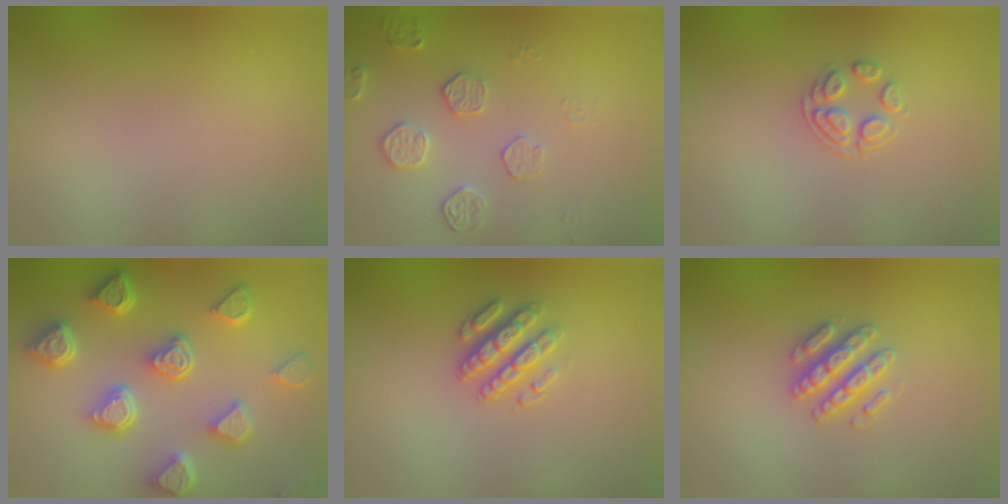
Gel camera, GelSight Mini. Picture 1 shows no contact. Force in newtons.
{"total": 2.1, "press": 1.5, "slide": 1.4}
{"total": 1.8, "press": 1.2, "slide": 1.4}
{"total": 6.9, "press": 5.7, "slide": 3.9}
{"total": 2.7, "press": 2.5, "slide": 1.0}
{"total": 2.6, "press": 2.5, "slide": 0.4}